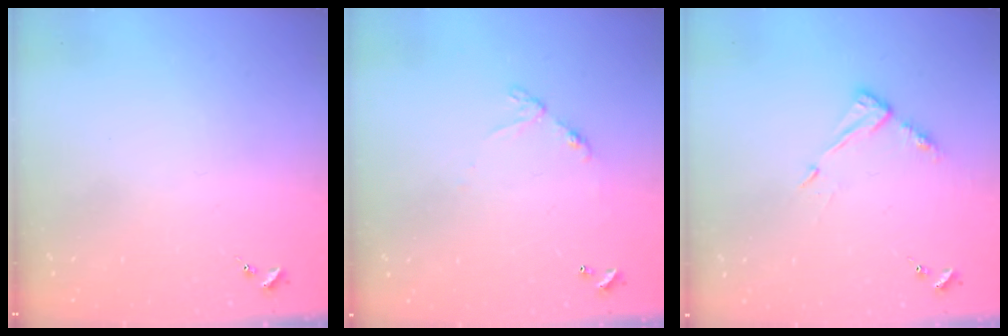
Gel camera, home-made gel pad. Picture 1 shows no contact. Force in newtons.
{"total": 6.8, "press": 6.8, "slide": 0.5}
{"total": 6.8, "press": 6.8, "slide": 0.5}